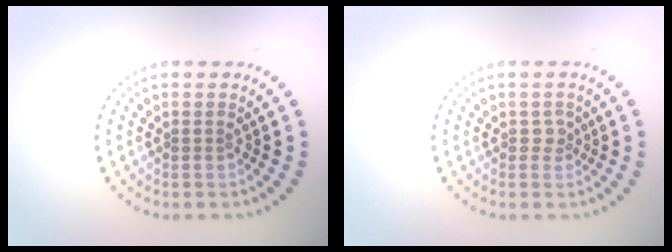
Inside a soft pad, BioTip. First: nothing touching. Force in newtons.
{"total": 0.9, "press": 0.7, "slide": 0.5}